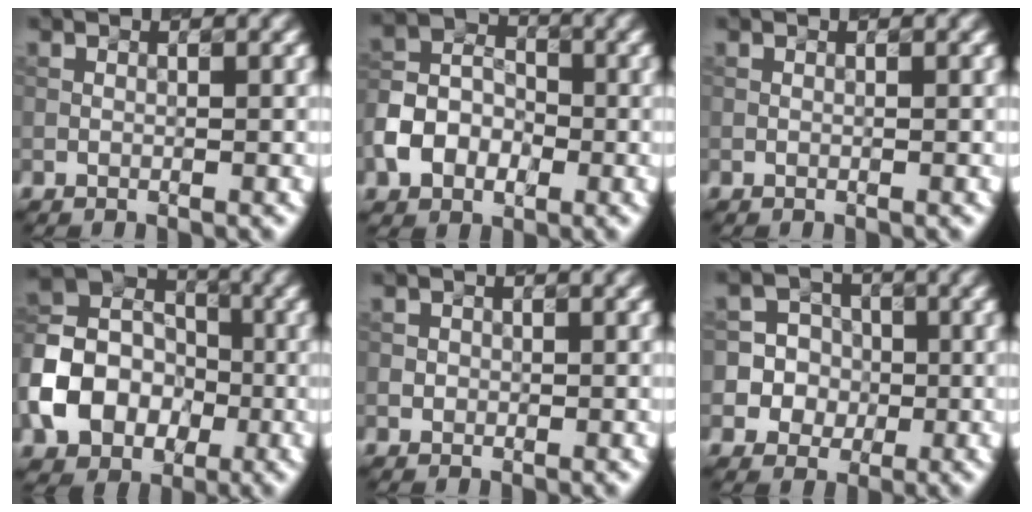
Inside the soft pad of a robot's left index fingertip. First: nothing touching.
{"total": 4.9, "force": [-1.9, 3.7, 2.5], "torque": [-0.052, 0.008, -0.042]}
{"total": 0.0}
{"total": 8.1, "force": [-2.7, 6.4, 4.1], "torque": [-0.079, 0.006, -0.058]}
{"total": 0.7, "force": [0.0, 0.7, 0.1], "torque": [0.005, -0.002, 0.001]}
{"total": 7.0, "force": [-0.5, 6.9, 1.2], "torque": [-0.026, 0.028, -0.011]}